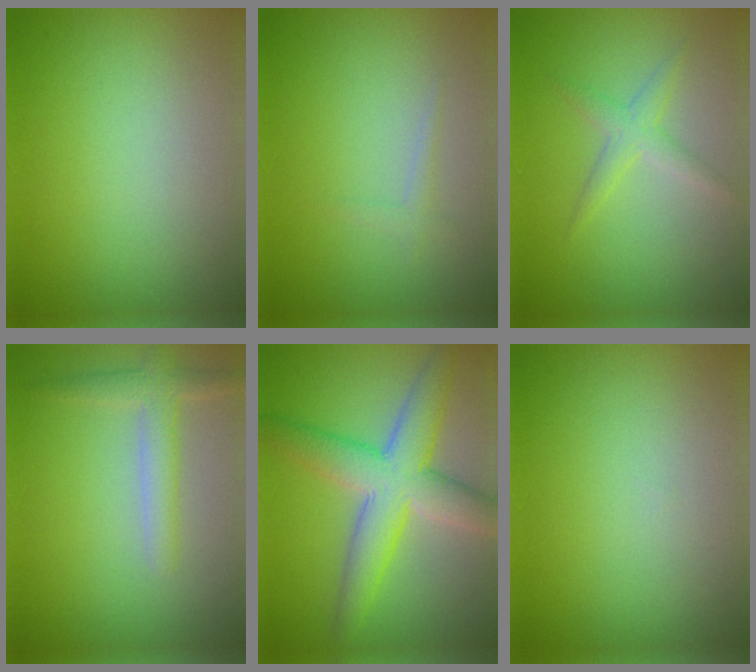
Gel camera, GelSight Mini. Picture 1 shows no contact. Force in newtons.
{"total": 0.9, "press": 0.9, "slide": 0.1}
{"total": 2.0, "press": 2.0, "slide": 0.1}
{"total": 2.6, "press": 2.6, "slide": 0.2}
{"total": 7.4, "press": 7.3, "slide": 0.3}
{"total": 0.0}